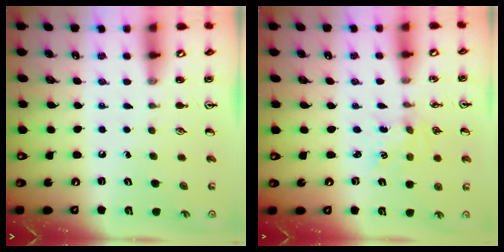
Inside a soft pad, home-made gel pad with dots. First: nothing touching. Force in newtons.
{"total": 2.3, "press": 2.3, "slide": 0.3}